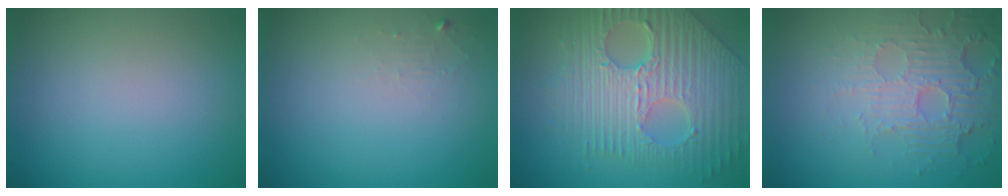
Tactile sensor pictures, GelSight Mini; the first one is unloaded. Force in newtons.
{"total": 1.0, "press": 1.0, "slide": 0.1}
{"total": 9.7, "press": 6.7, "slide": 7.1}
{"total": 5.5, "press": 3.5, "slide": 4.2}